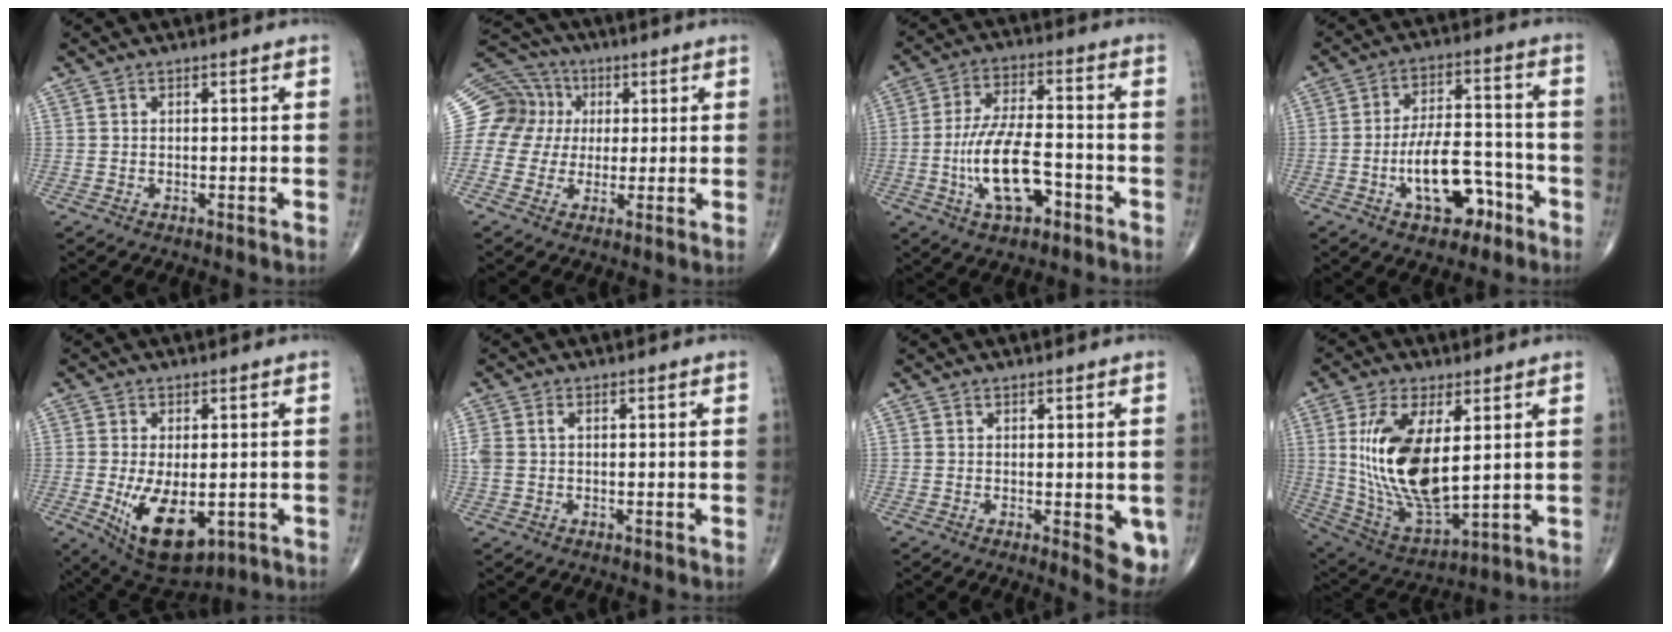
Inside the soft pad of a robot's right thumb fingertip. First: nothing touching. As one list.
[{"total": 13.1, "force": [2.2, 12.5, 3.4], "torque": [-0.052, 0.037, 0.038]}, {"total": 12.9, "force": [-4.4, 5.6, 10.8], "torque": [-0.201, 0.027, -0.076]}, {"total": 11.9, "force": [-5.2, 5.9, 8.8], "torque": [-0.130, 0.044, -0.080]}, {"total": 12.2, "force": [-2.8, 6.2, 10.1], "torque": [-0.165, -0.018, -0.025]}, {"total": 3.0, "force": [0.4, 1.9, 2.2], "torque": [-0.074, 0.015, 0.011]}, {"total": 5.5, "force": [-0.7, 2.1, 5.0], "torque": [-0.045, -0.010, -0.005]}, {"total": 18.7, "force": [3.4, 8.5, 16.3], "torque": [-0.313, -0.025, 0.081]}]